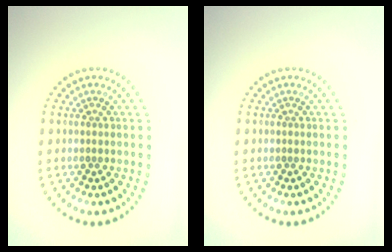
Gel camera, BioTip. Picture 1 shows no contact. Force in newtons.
{"total": 0.0}